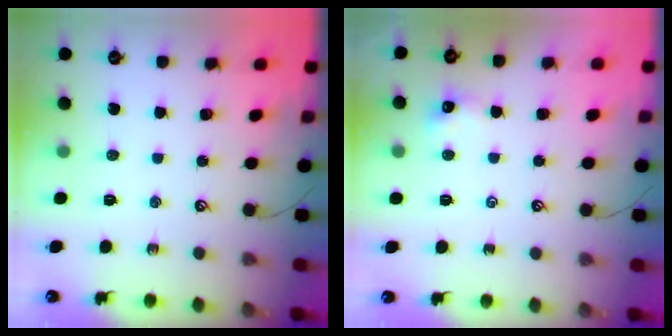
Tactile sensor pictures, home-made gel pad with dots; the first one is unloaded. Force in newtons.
{"total": 1.7, "press": 1.7, "slide": 0.4}